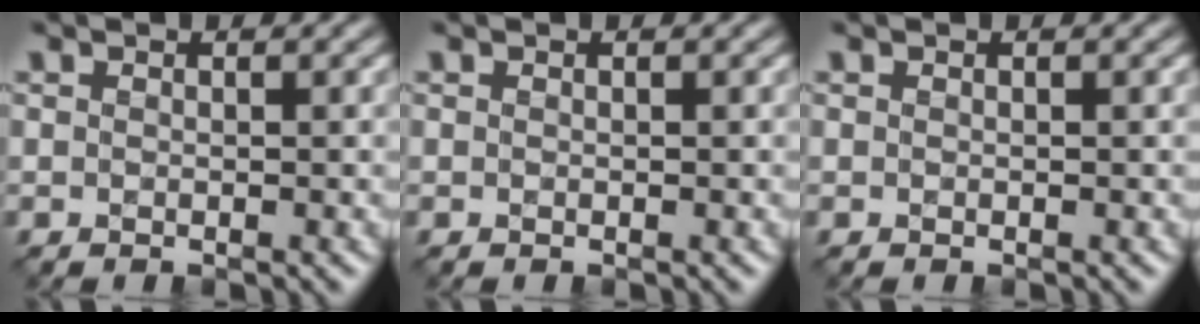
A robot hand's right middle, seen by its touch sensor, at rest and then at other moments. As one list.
[{"total": 0.0}, {"total": 0.0}]